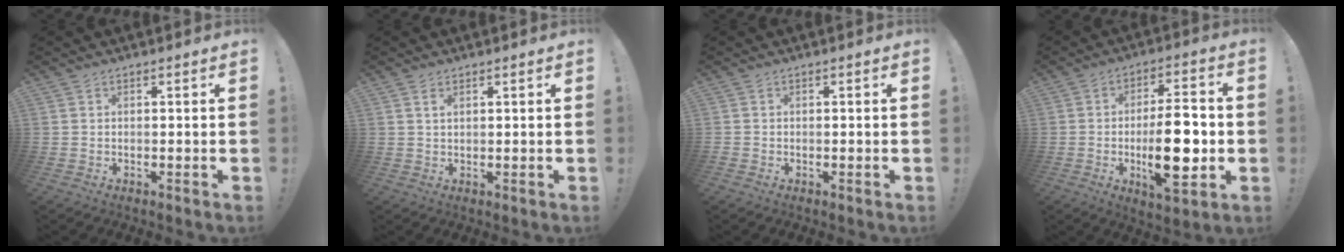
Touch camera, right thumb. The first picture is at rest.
{"total": 1.6, "force": [0.9, 0.7, 1.1], "torque": [-0.021, 0.000, 0.016]}
{"total": 1.0, "force": [-0.9, 0.3, 0.3], "torque": [-0.005, 0.002, -0.016]}
{"total": 17.0, "force": [-3.2, 5.7, 15.7], "torque": [-0.259, -0.005, -0.055]}